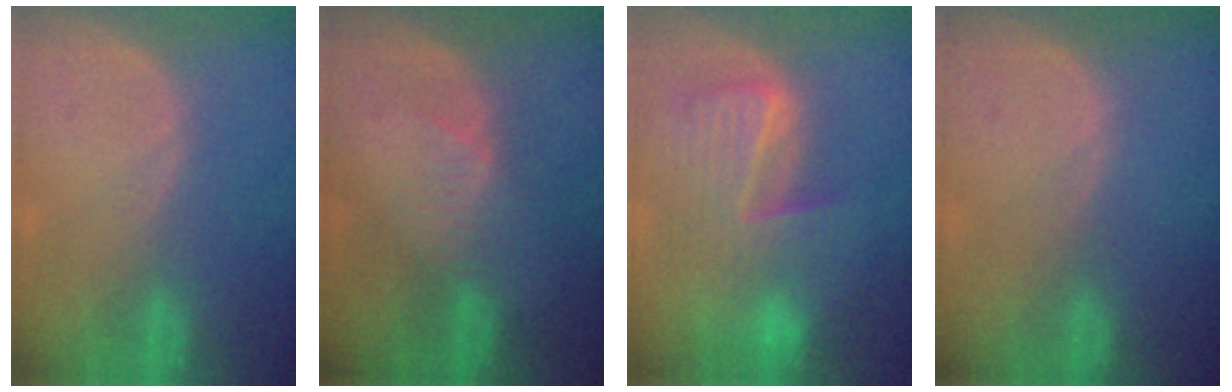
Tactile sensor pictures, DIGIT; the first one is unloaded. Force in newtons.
{"total": 2.7, "press": 2.7, "slide": 0.3}
{"total": 9.8, "press": 8.4, "slide": 4.9}
{"total": 0.0}